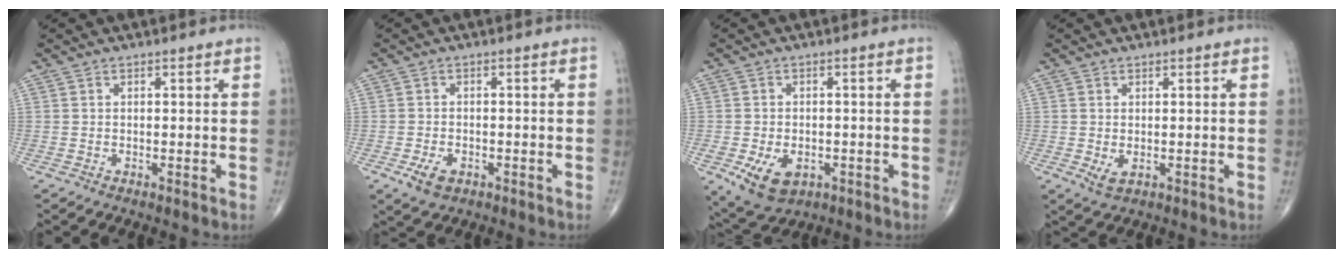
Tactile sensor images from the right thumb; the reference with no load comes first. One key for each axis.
{"total": 3.9, "fx": -1.9, "fy": 2.4, "fz": 2.5, "tx": -0.043, "ty": 0.002, "tz": -0.029}
{"total": 8.4, "fx": -3.1, "fy": 5.5, "fz": 5.6, "tx": -0.089, "ty": 0.001, "tz": -0.038}
{"total": 2.2, "fx": -0.3, "fy": 1.1, "fz": 1.8, "tx": -0.029, "ty": -0.005, "tz": 0.002}